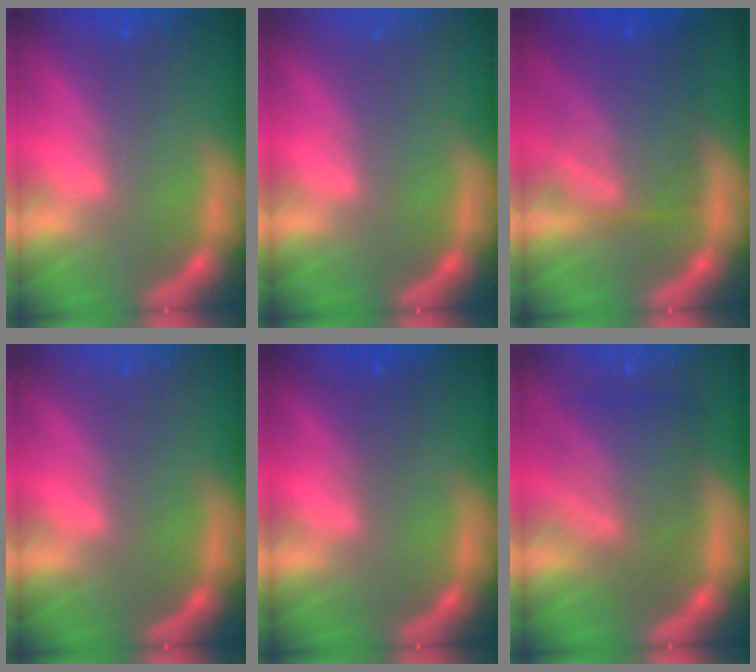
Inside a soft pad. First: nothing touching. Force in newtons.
{"total": 0.0}
{"total": 9.1}
{"total": 0.0}
{"total": 1.5}
{"total": 7.6}